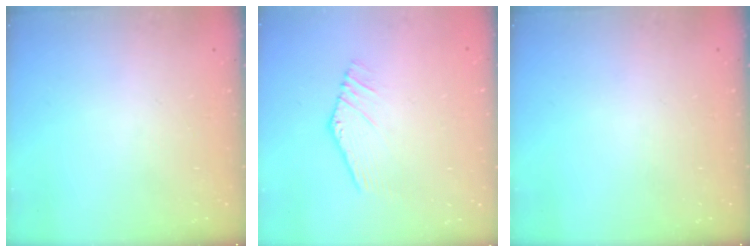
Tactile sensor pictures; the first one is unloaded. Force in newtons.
{"total": 4.4, "press": 4.4, "slide": 0.2}
{"total": 0.0}